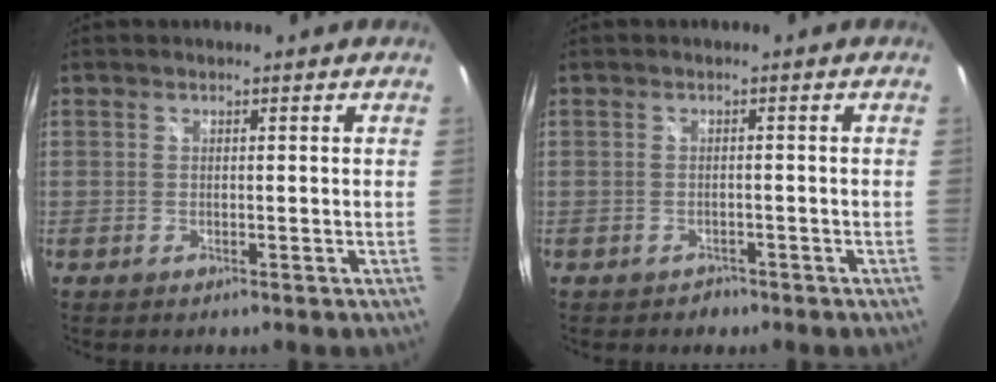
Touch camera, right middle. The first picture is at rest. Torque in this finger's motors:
{"motor_torque": [-0.38, -0.19, -0.01, -0.01]}